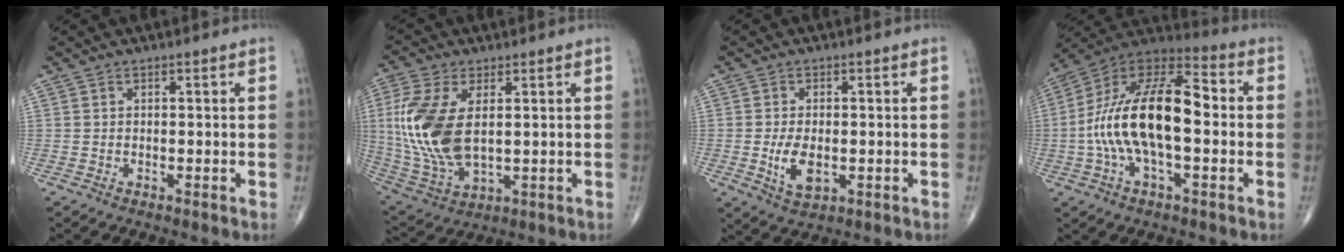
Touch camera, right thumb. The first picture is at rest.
{"total": 16.2, "force": [2.0, 8.6, 13.6], "torque": [-0.305, -0.014, 0.051]}
{"total": 5.9, "force": [-1.0, 3.2, 4.8], "torque": [-0.085, -0.009, -0.012]}
{"total": 20.6, "force": [-1.3, 9.3, 18.3], "torque": [-0.333, 0.045, -0.031]}